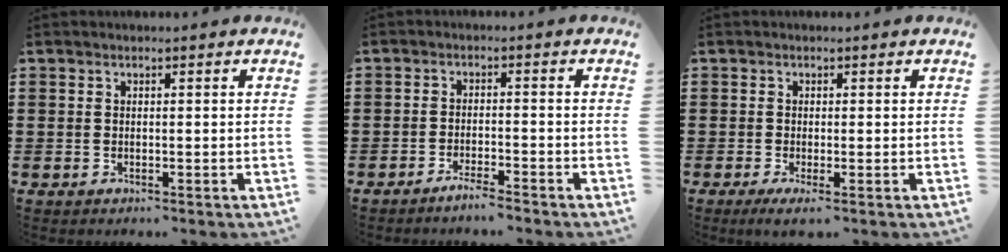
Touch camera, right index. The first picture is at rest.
{"total": 2.4, "force": [-2.3, -0.1, 0.8], "torque": [-0.014, 0.002, -0.044]}
{"total": 1.1, "force": [-0.5, 0.0, 1.0], "torque": [-0.023, -0.007, -0.011]}